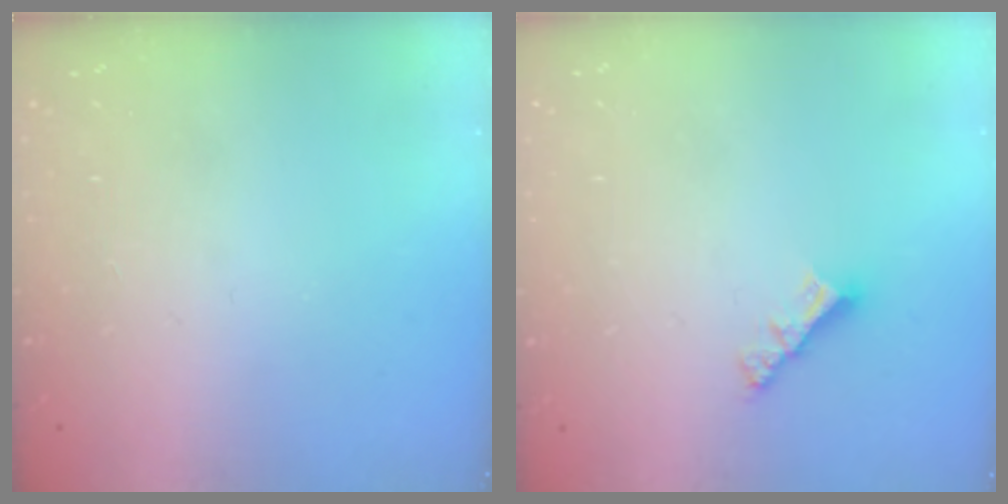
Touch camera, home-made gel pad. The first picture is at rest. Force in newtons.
{"total": 3.4, "press": 3.4, "slide": 0.2}